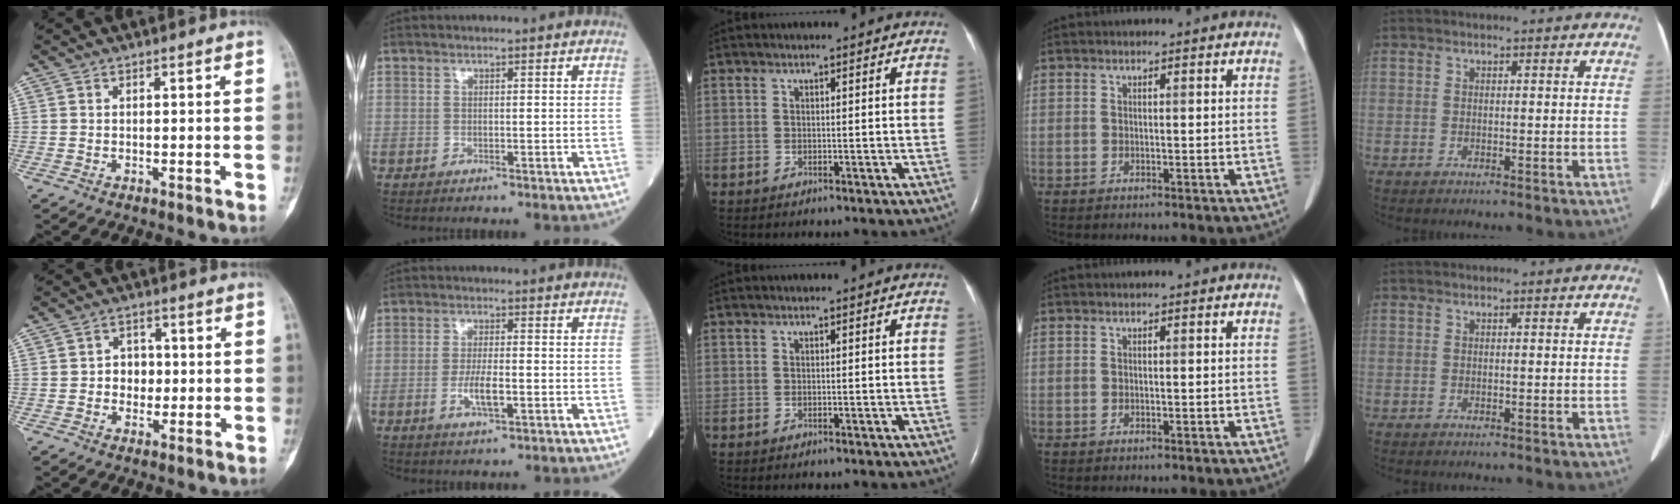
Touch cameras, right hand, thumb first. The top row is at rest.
{"thumb": {"total": 4.5, "force": [-0.2, 3.8, 2.4], "torque": [-0.004, 0.009, -0.010]}, "index": {"total": 4.4, "force": [-1.4, 0.9, 4.1], "torque": [-0.082, -0.003, -0.024]}}